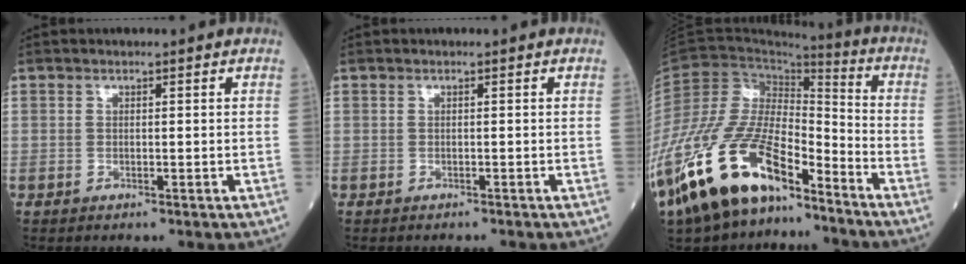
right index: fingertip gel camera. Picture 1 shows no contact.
{"total": 1.0, "force": [-0.9, -0.1, 0.4], "torque": [-0.007, 0.000, -0.013]}
{"total": 20.4, "force": [-14.2, 7.4, 12.6], "torque": [-0.276, -0.002, -0.264]}